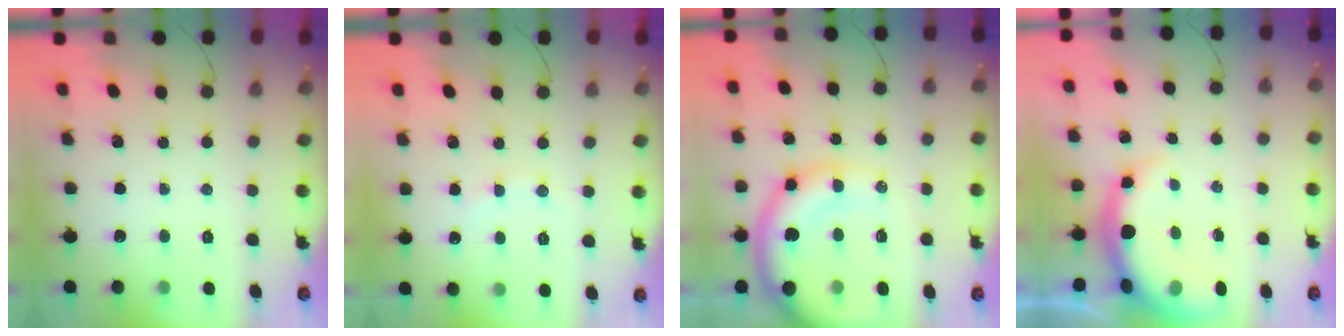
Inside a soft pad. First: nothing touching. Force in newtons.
{"total": 5.0, "press": 4.8, "slide": 1.2}
{"total": 14.5, "press": 13.9, "slide": 3.9}
{"total": 9.3, "press": 9.0, "slide": 2.4}